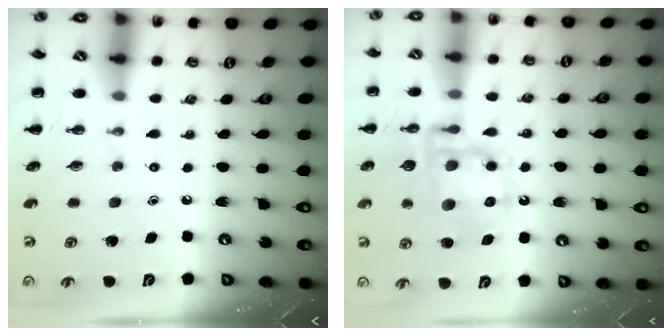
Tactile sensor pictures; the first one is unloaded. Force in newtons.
{"total": 15.2, "press": 14.7, "slide": 3.8}